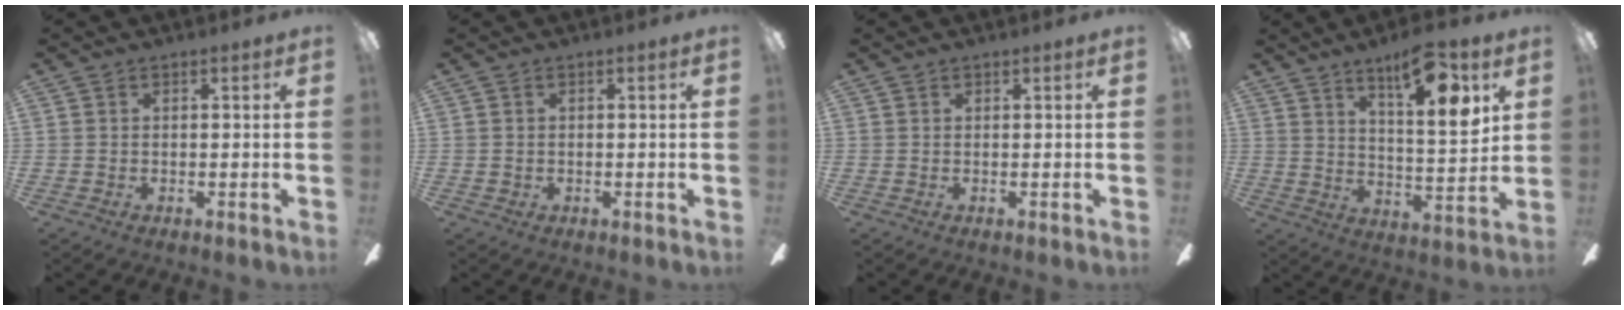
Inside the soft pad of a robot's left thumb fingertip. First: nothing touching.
{"total": 0.8, "force": [-0.2, 0.7, 0.4], "torque": [-0.008, 0.004, -0.005]}
{"total": 0.0}
{"total": 14.1, "force": [8.4, 4.0, 10.6], "torque": [-0.153, -0.042, 0.131]}